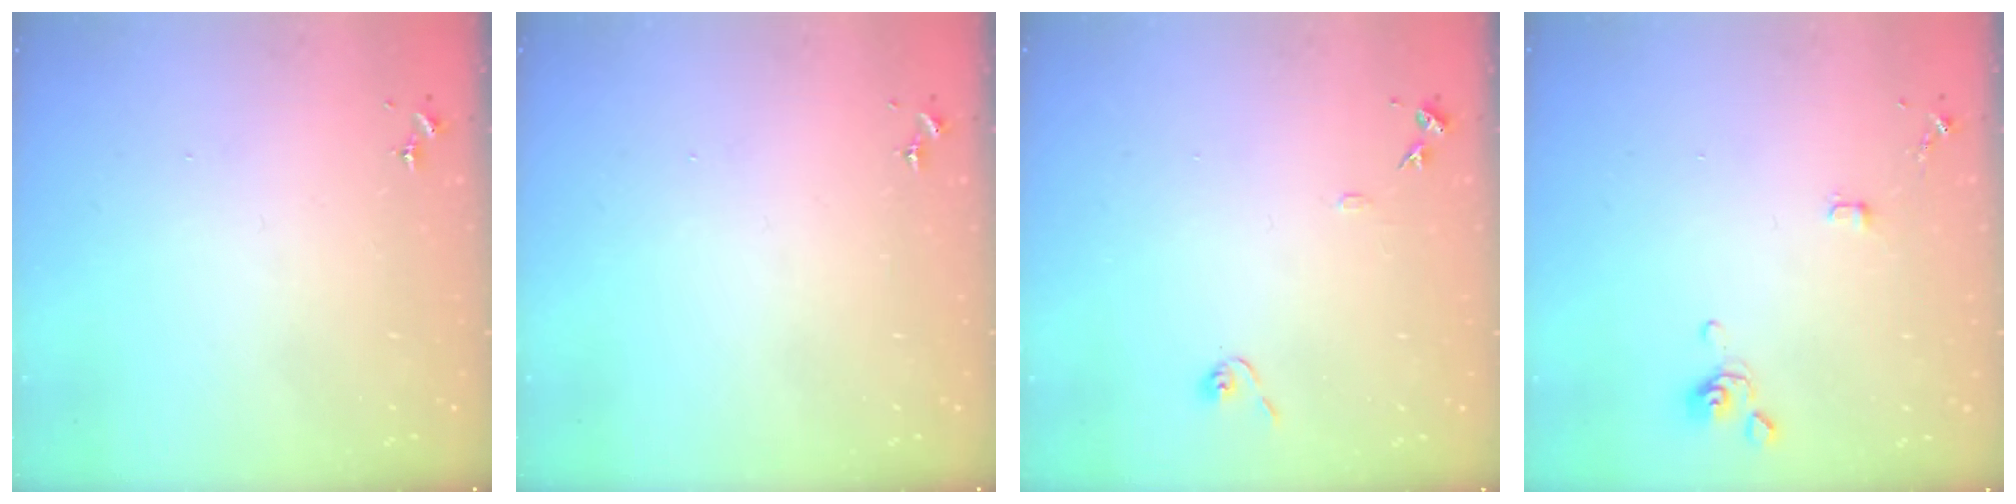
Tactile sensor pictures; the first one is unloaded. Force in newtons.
{"total": 0.0}
{"total": 7.9, "press": 7.9, "slide": 0.8}
{"total": 4.6, "press": 4.6, "slide": 0.7}